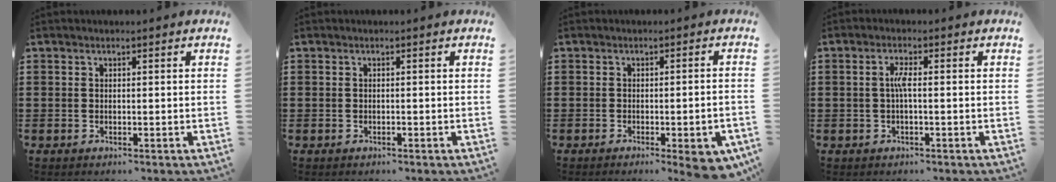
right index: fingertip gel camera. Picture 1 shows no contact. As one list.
[{"total": 0.0}, {"total": 4.4, "force": [-2.3, 0.5, 3.8], "torque": [-0.056, -0.008, -0.033]}, {"total": 2.3, "force": [-0.2, 0.3, 2.3], "torque": [-0.054, -0.003, -0.008]}]